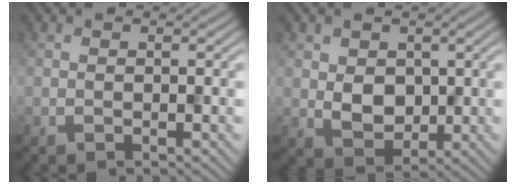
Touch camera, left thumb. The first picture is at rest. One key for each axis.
{"total": 3.2, "fx": 1.0, "fy": 2.8, "fz": 1.0, "tx": -0.028, "ty": -0.010, "tz": 0.024}